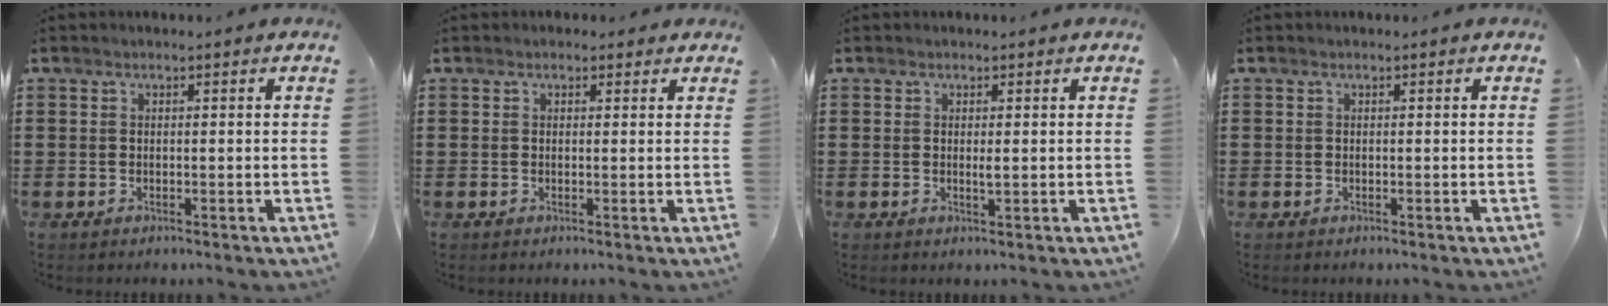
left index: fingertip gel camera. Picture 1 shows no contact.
{"total": 1.0, "force": [0.6, 0.7, 0.3], "torque": [0.000, 0.004, 0.008]}
{"total": 1.0, "force": [0.1, 0.1, 1.0], "torque": [-0.020, 0.000, 0.001]}
{"total": 0.0}